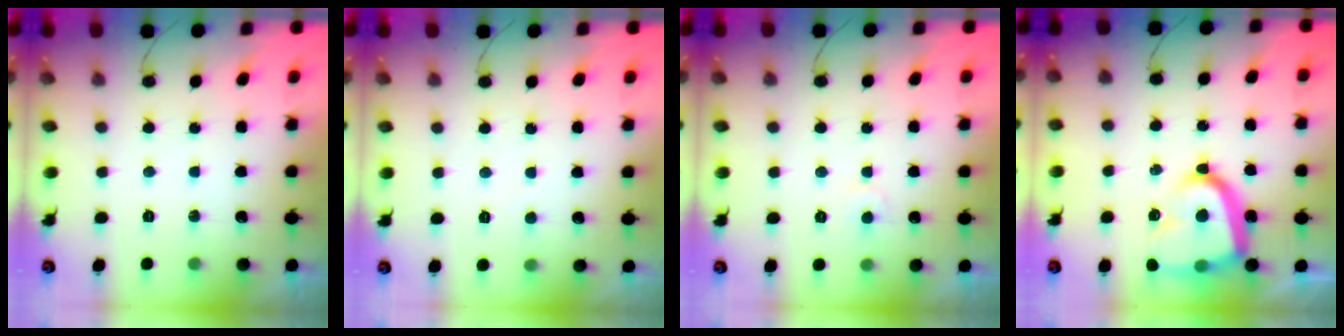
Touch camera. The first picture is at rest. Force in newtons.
{"total": 1.7, "press": 1.7, "slide": 0.1}
{"total": 4.4, "press": 4.4, "slide": 0.4}
{"total": 18.0, "press": 17.9, "slide": 1.6}